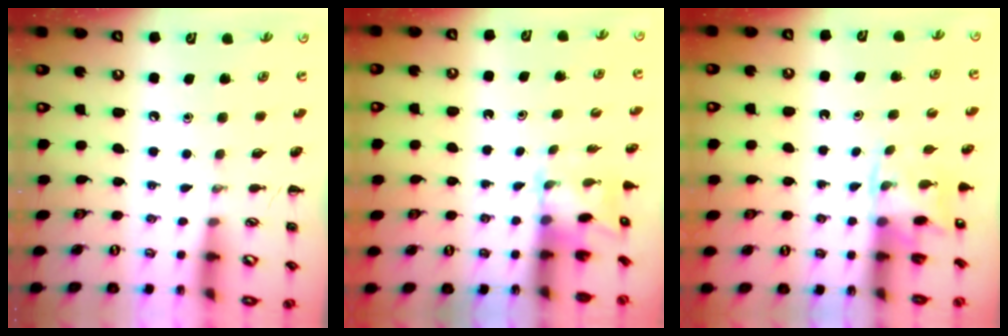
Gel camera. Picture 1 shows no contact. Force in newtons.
{"total": 2.4, "press": 2.3, "slide": 0.8}
{"total": 3.6, "press": 3.4, "slide": 1.3}